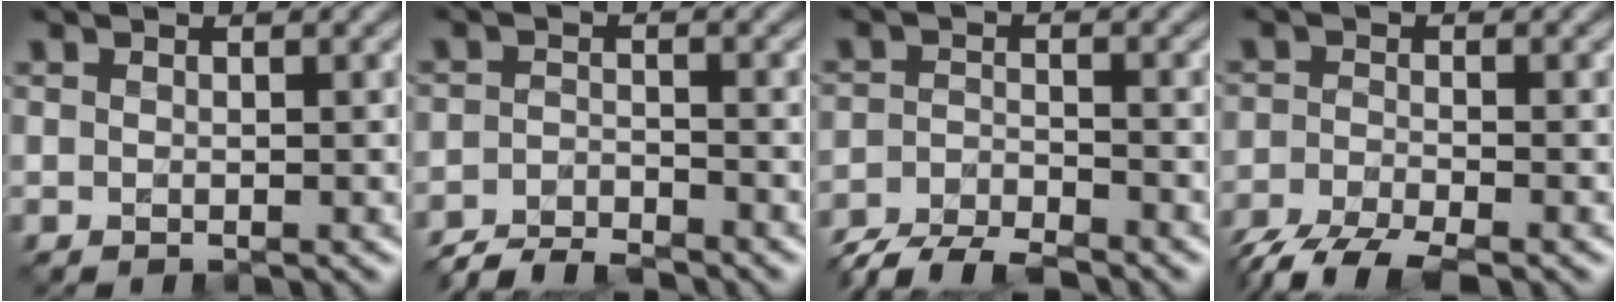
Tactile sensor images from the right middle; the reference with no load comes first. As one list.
[{"total": 3.5, "force": [-3.3, 0.6, 0.9], "torque": [-0.017, -0.003, -0.068]}, {"total": 5.3, "force": [-4.8, 1.1, 2.0], "torque": [-0.036, -0.012, -0.092]}, {"total": 5.4, "force": [-4.3, 1.3, 3.0], "torque": [-0.056, -0.015, -0.086]}]